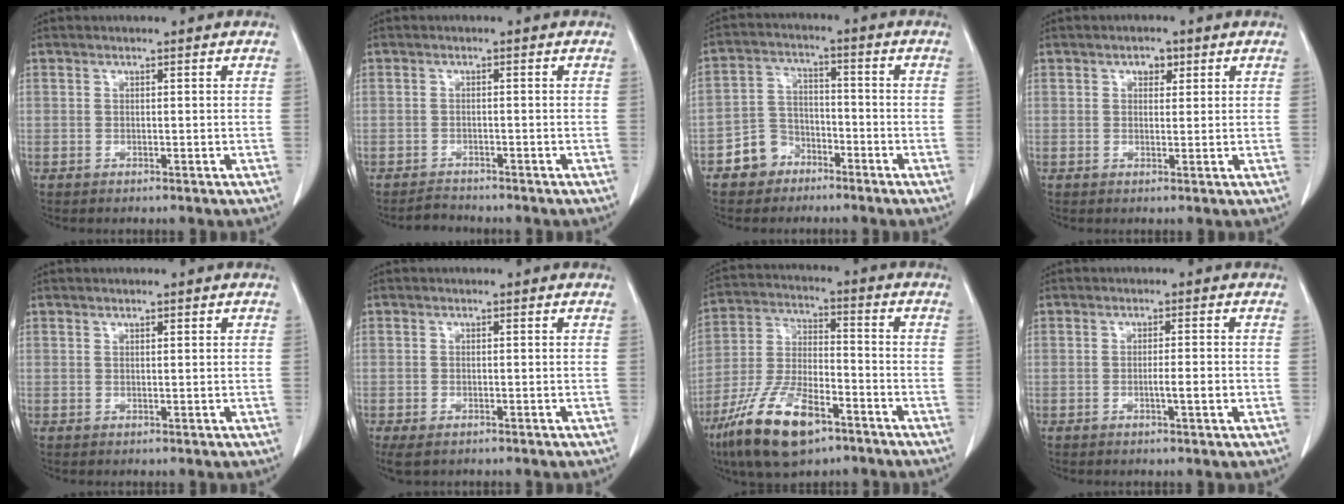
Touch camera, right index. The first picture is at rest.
{"total": 2.4, "force": [-2.3, 0.9, 0.1], "torque": [-0.007, -0.006, -0.036]}
{"total": 6.8, "force": [-4.2, 5.1, 1.4], "torque": [-0.029, 0.021, -0.071]}
{"total": 2.8, "force": [1.3, 1.8, 1.7], "torque": [-0.033, 0.008, 0.024]}
{"total": 1.3, "force": [0.6, 0.6, 1.0], "torque": [-0.022, 0.005, 0.012]}
{"total": 4.6, "force": [-2.6, 2.5, 2.9], "torque": [-0.065, -0.010, -0.041]}
{"total": 15.6, "force": [-9.4, 5.6, 11.2], "torque": [-0.234, -0.011, -0.169]}
{"total": 3.2, "force": [-0.8, 0.5, 3.1], "torque": [-0.054, 0.000, -0.010]}